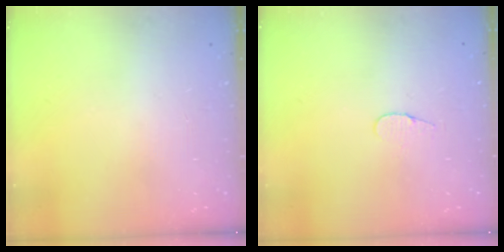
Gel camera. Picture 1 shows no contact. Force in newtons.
{"total": 4.0, "press": 4.0, "slide": 0.4}